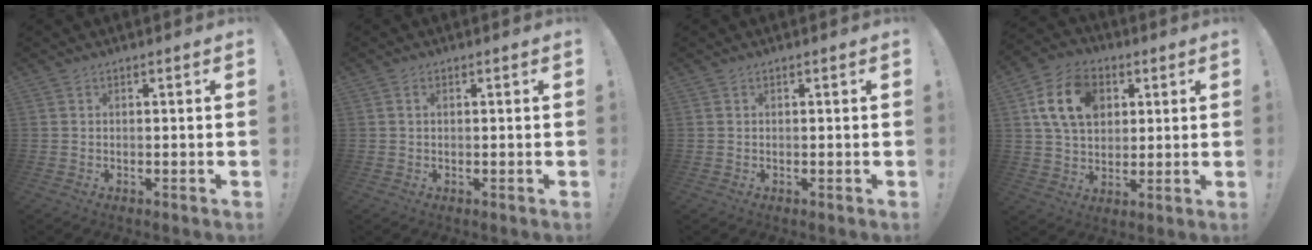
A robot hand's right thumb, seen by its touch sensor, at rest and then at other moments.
{"total": 0.9, "force": [0.3, 0.6, 0.7], "torque": [-0.020, 0.005, 0.007]}
{"total": 0.0}
{"total": 15.5, "force": [5.4, 11.2, 9.3], "torque": [-0.169, -0.004, 0.105]}